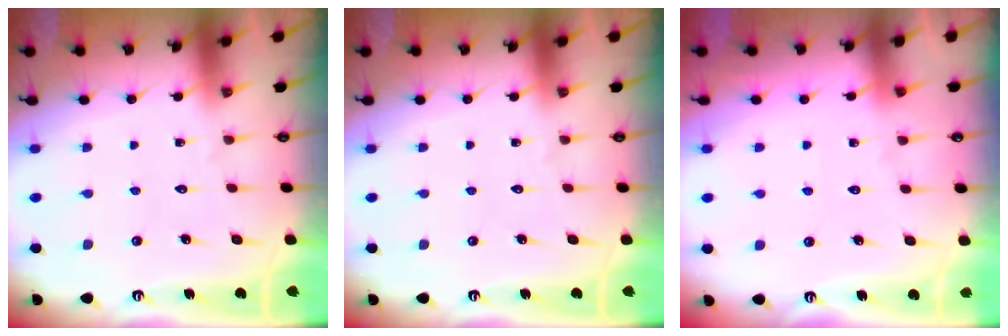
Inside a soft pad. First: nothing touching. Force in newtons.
{"total": 0.0}
{"total": 3.4, "press": 3.4, "slide": 0.5}